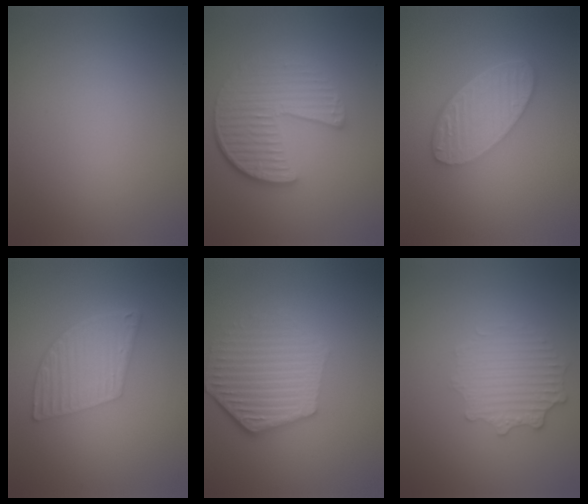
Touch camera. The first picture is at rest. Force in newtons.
{"total": 6.1, "press": 4.4, "slide": 4.2}
{"total": 5.7, "press": 4.2, "slide": 3.9}
{"total": 5.6, "press": 3.9, "slide": 4.0}
{"total": 5.8, "press": 4.3, "slide": 3.8}
{"total": 2.6, "press": 2.5, "slide": 0.9}